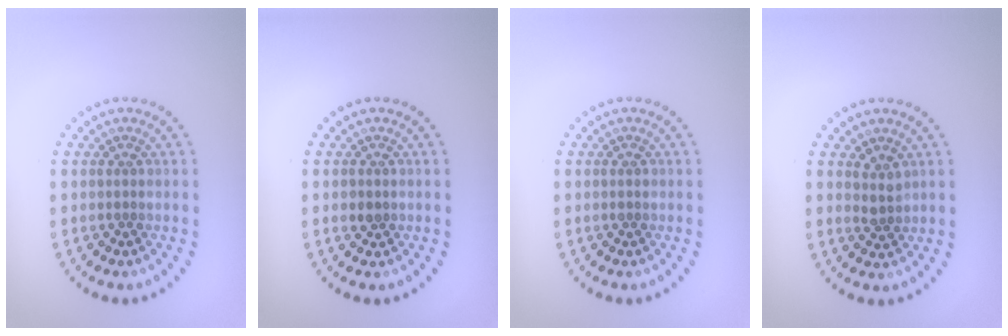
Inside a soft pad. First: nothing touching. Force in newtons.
{"total": 1.2, "press": 1.1, "slide": 0.4}
{"total": 0.5, "press": 0.5, "slide": 0.1}
{"total": 1.6, "press": 1.3, "slide": 0.9}